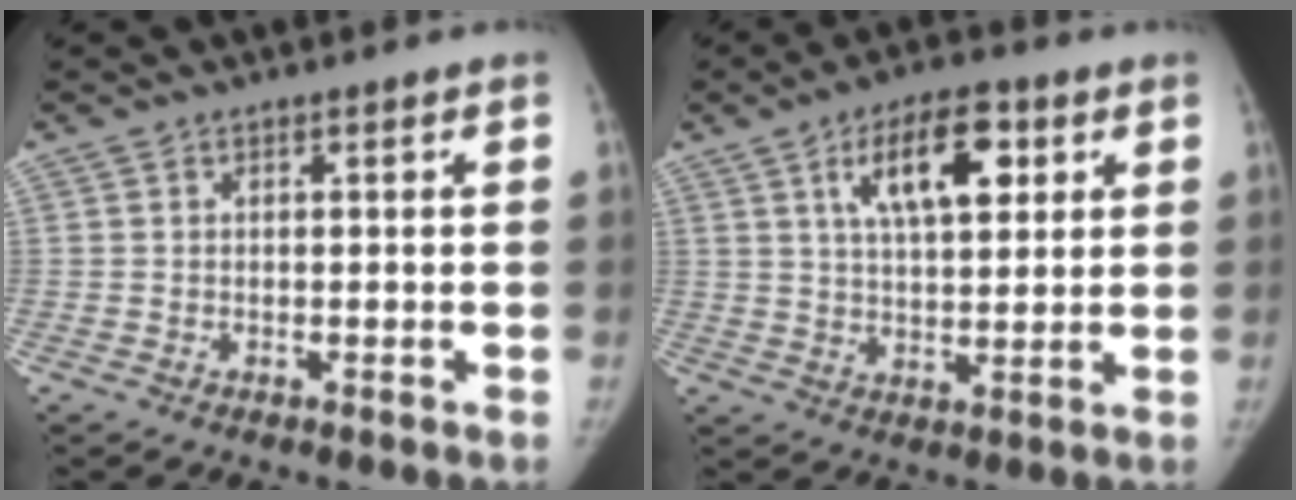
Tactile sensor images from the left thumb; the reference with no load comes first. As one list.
[{"total": 12.1, "force": [4.9, 5.6, 9.6], "torque": [-0.130, -0.011, 0.081]}]